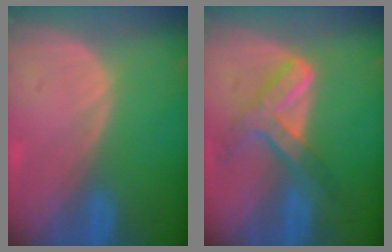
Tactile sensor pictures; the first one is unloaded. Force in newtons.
{"total": 7.3, "press": 6.2, "slide": 3.8}